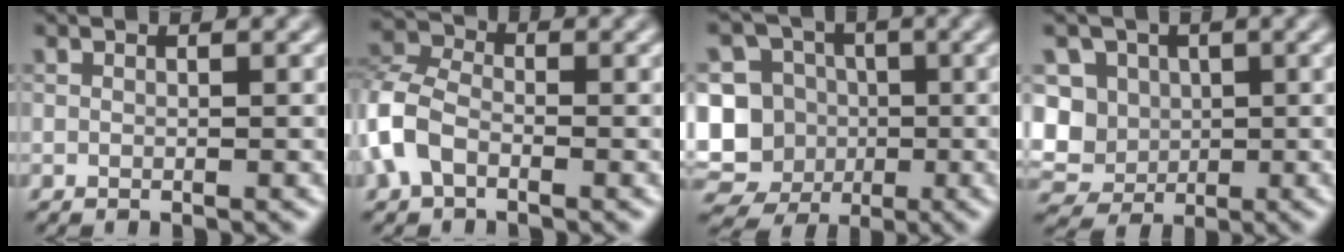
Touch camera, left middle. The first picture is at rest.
{"total": 4.5, "force": [-1.7, 3.0, 2.8], "torque": [-0.068, 0.007, -0.049]}
{"total": 14.7, "force": [-2.2, 14.0, 4.2], "torque": [-0.116, 0.008, -0.052]}
{"total": 8.7, "force": [0.3, 7.7, 3.9], "torque": [-0.092, 0.028, -0.028]}